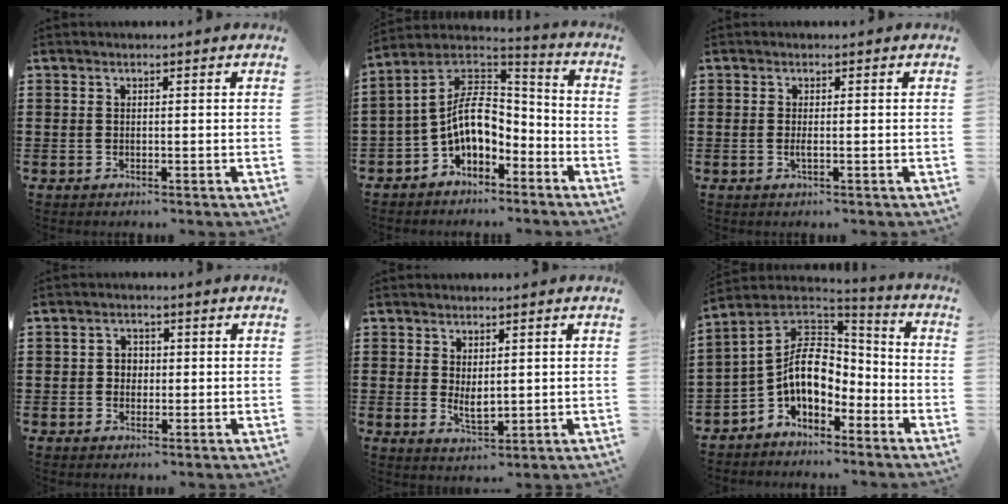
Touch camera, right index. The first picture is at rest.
{"total": 9.0, "force": [-1.7, 5.4, 6.9], "torque": [-0.168, -0.012, -0.041]}
{"total": 1.1, "force": [-0.2, 0.2, 1.0], "torque": [-0.019, -0.003, -0.003]}
{"total": 1.8, "force": [-0.2, 1.6, 0.7], "torque": [-0.018, 0.007, -0.007]}
{"total": 2.9, "force": [0.5, 1.4, 2.5], "torque": [-0.040, -0.003, 0.010]}
{"total": 10.0, "force": [-2.0, 6.4, 7.5], "torque": [-0.178, -0.002, -0.045]}